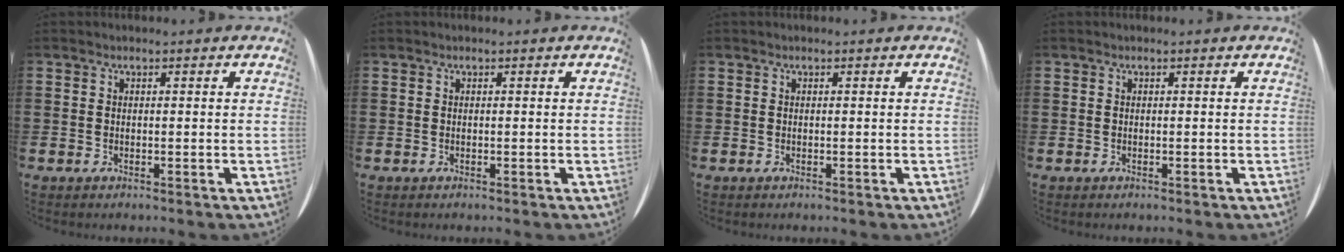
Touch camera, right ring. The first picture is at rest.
{"total": 0.0}
{"total": 0.0}
{"total": 0.0}